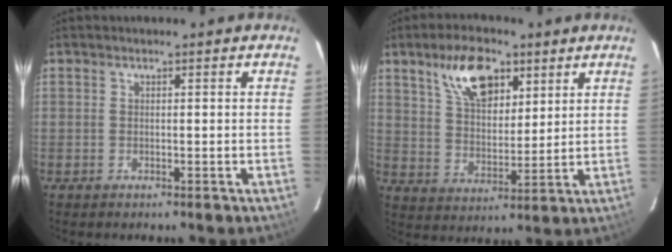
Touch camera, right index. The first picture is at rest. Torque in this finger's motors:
{"motor_torque": [1.33, 0.80, 0.34, 0.09]}